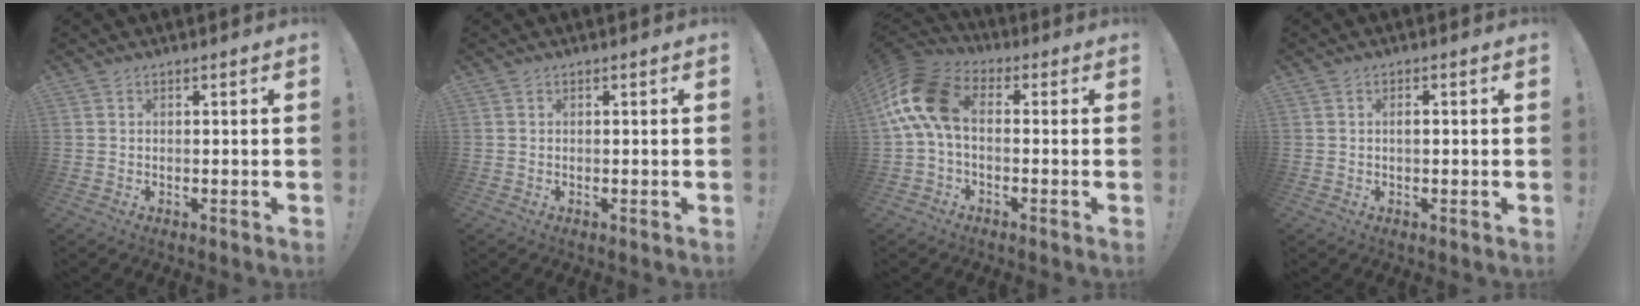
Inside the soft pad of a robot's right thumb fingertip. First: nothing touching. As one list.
[{"total": 0.0}, {"total": 14.0, "force": [1.4, 8.0, 11.4], "torque": [-0.235, 0.020, 0.030]}, {"total": 1.4, "force": [-0.3, 0.4, 1.3], "torque": [-0.024, 0.002, -0.007]}]